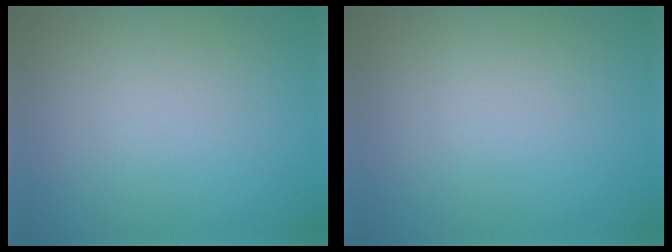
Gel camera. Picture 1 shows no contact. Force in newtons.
{"total": 0.0}